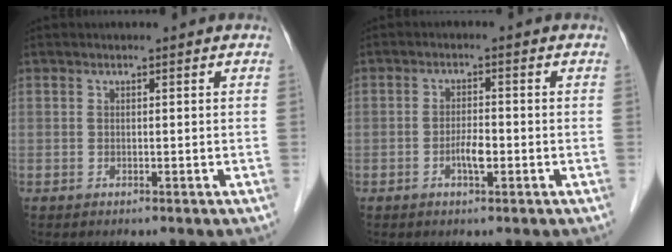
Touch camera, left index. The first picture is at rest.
{"total": 2.7, "force": [-1.0, 0.7, 2.4], "torque": [-0.045, 0.002, -0.018]}